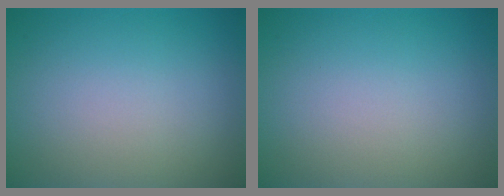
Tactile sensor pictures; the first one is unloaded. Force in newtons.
{"total": 0.0}